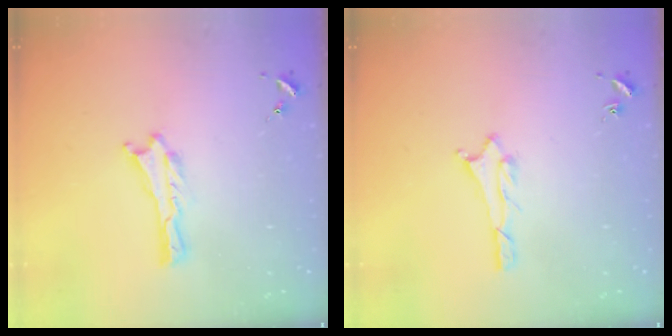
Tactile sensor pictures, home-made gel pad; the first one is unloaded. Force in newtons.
{"total": 1.1, "press": 1.1, "slide": 0.1}